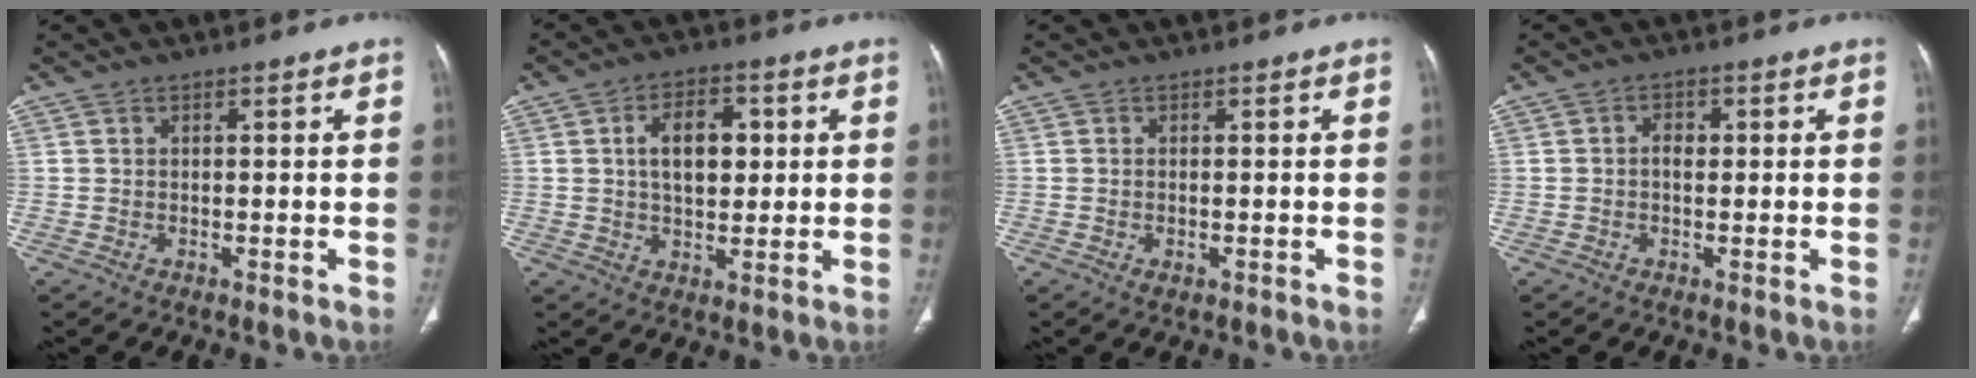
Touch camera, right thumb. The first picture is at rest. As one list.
[{"total": 9.0, "force": [1.7, 5.4, 6.9], "torque": [-0.089, 0.005, 0.029]}, {"total": 1.5, "force": [-0.5, 0.6, 1.2], "torque": [-0.027, 0.000, -0.005]}, {"total": 2.3, "force": [0.1, 1.7, 1.5], "torque": [-0.017, 0.008, -0.002]}]